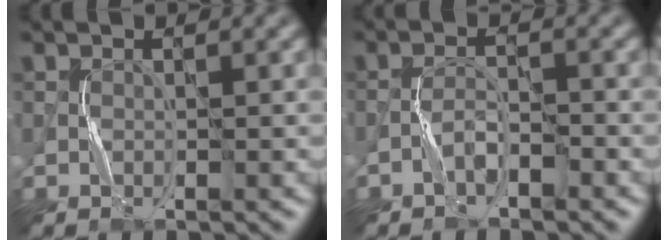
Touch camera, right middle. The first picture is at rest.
{"total": 1.9, "force": [-1.4, 0.5, 1.2], "torque": [-0.023, 0.009, -0.029]}